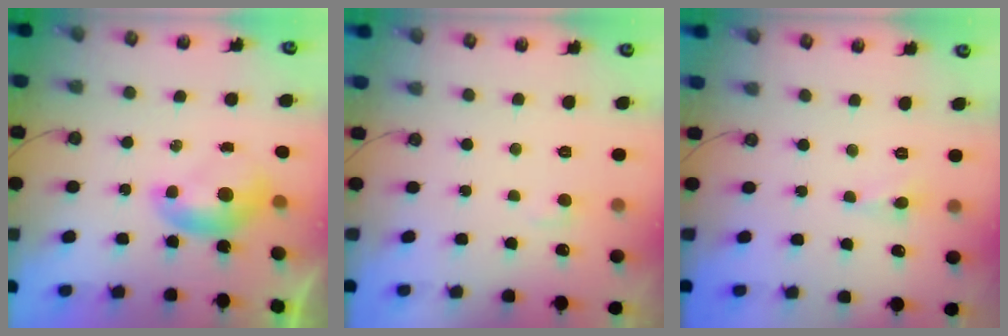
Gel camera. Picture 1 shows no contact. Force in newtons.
{"total": 2.1, "press": 2.1, "slide": 0.6}
{"total": 1.9, "press": 1.8, "slide": 0.6}